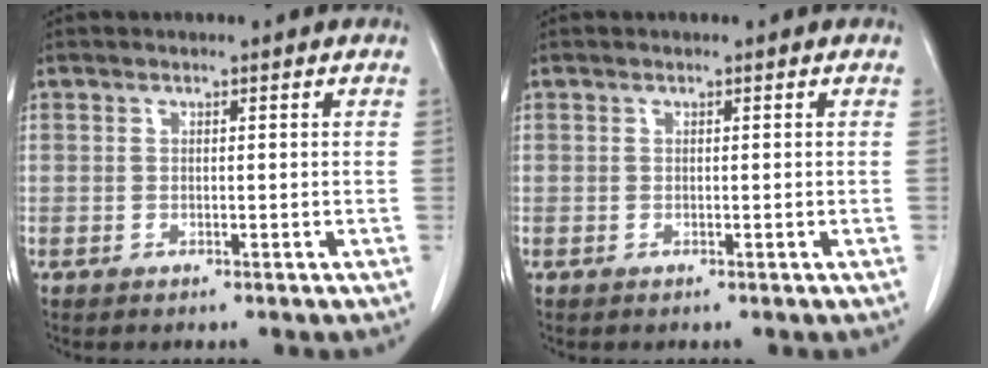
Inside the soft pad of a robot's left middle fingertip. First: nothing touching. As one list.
[{"total": 0.0}]